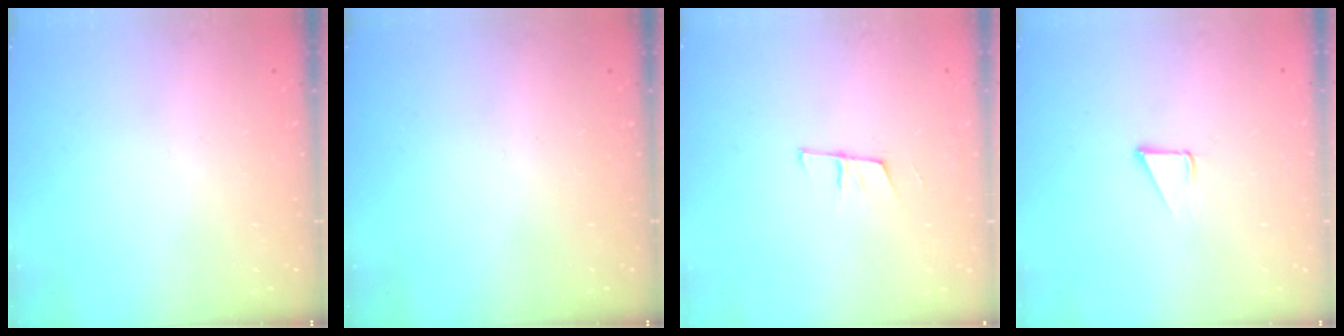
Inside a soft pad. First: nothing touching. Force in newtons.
{"total": 0.0}
{"total": 6.0, "press": 5.4, "slide": 2.5}
{"total": 3.6, "press": 3.6, "slide": 0.3}